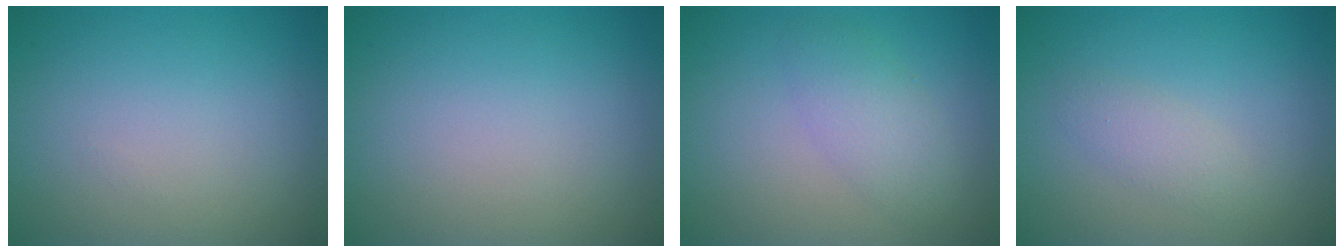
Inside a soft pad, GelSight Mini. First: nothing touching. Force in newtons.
{"total": 0.0}
{"total": 2.9, "press": 2.9, "slide": 0.2}
{"total": 1.6, "press": 1.6, "slide": 0.1}